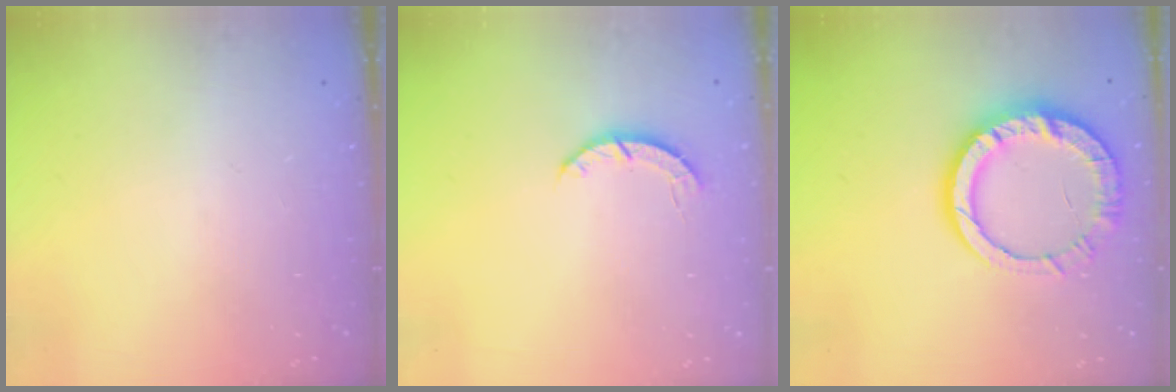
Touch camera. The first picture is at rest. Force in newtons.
{"total": 2.8, "press": 2.8, "slide": 0.4}
{"total": 14.5, "press": 14.3, "slide": 2.2}